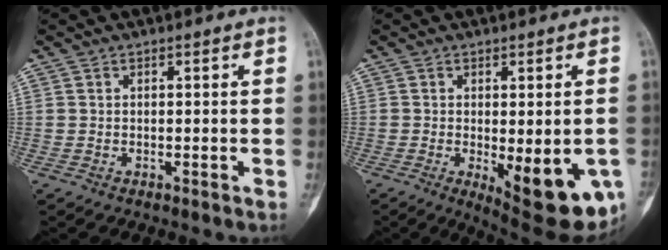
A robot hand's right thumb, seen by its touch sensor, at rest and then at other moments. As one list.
[{"total": 15.3, "force": [-4.7, 5.5, 13.5], "torque": [-0.133, -0.012, -0.042]}]